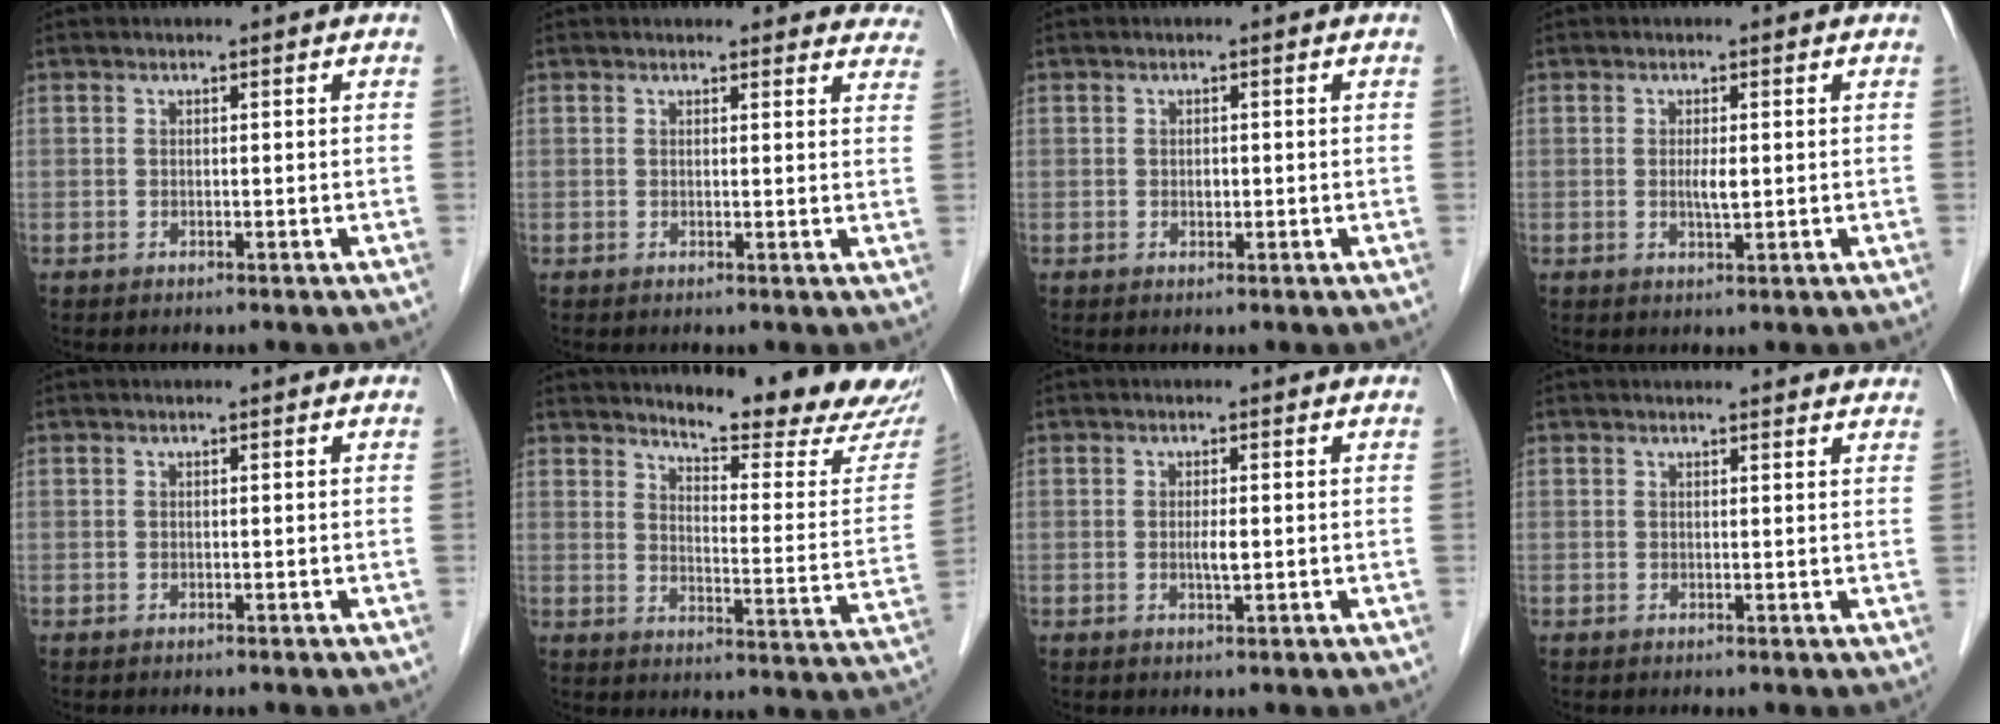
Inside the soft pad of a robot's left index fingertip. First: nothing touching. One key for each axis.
{"total": 9.6, "fx": 9.1, "fy": 3.0, "fz": 0.8, "tx": 0.038, "ty": -0.015, "tz": 0.061}
{"total": 0.9, "fx": -0.2, "fy": 0.6, "fz": 0.6, "tx": -0.010, "ty": -0.001, "tz": -0.003}
{"total": 1.9, "fx": 0.0, "fy": 0.4, "fz": 1.9, "tx": -0.039, "ty": -0.004, "tz": 0.001}
{"total": 0.0}
{"total": 16.8, "fx": 15.4, "fy": 2.0, "fz": 6.3, "tx": -0.078, "ty": -0.089, "tz": 0.179}
{"total": 1.8, "fx": -0.2, "fy": 0.3, "fz": 1.7, "tx": -0.035, "ty": -0.003, "tz": -0.003}
{"total": 5.3, "fx": 5.2, "fy": 1.0, "fz": 0.8, "tx": -0.001, "ty": 0.000, "tz": 0.040}